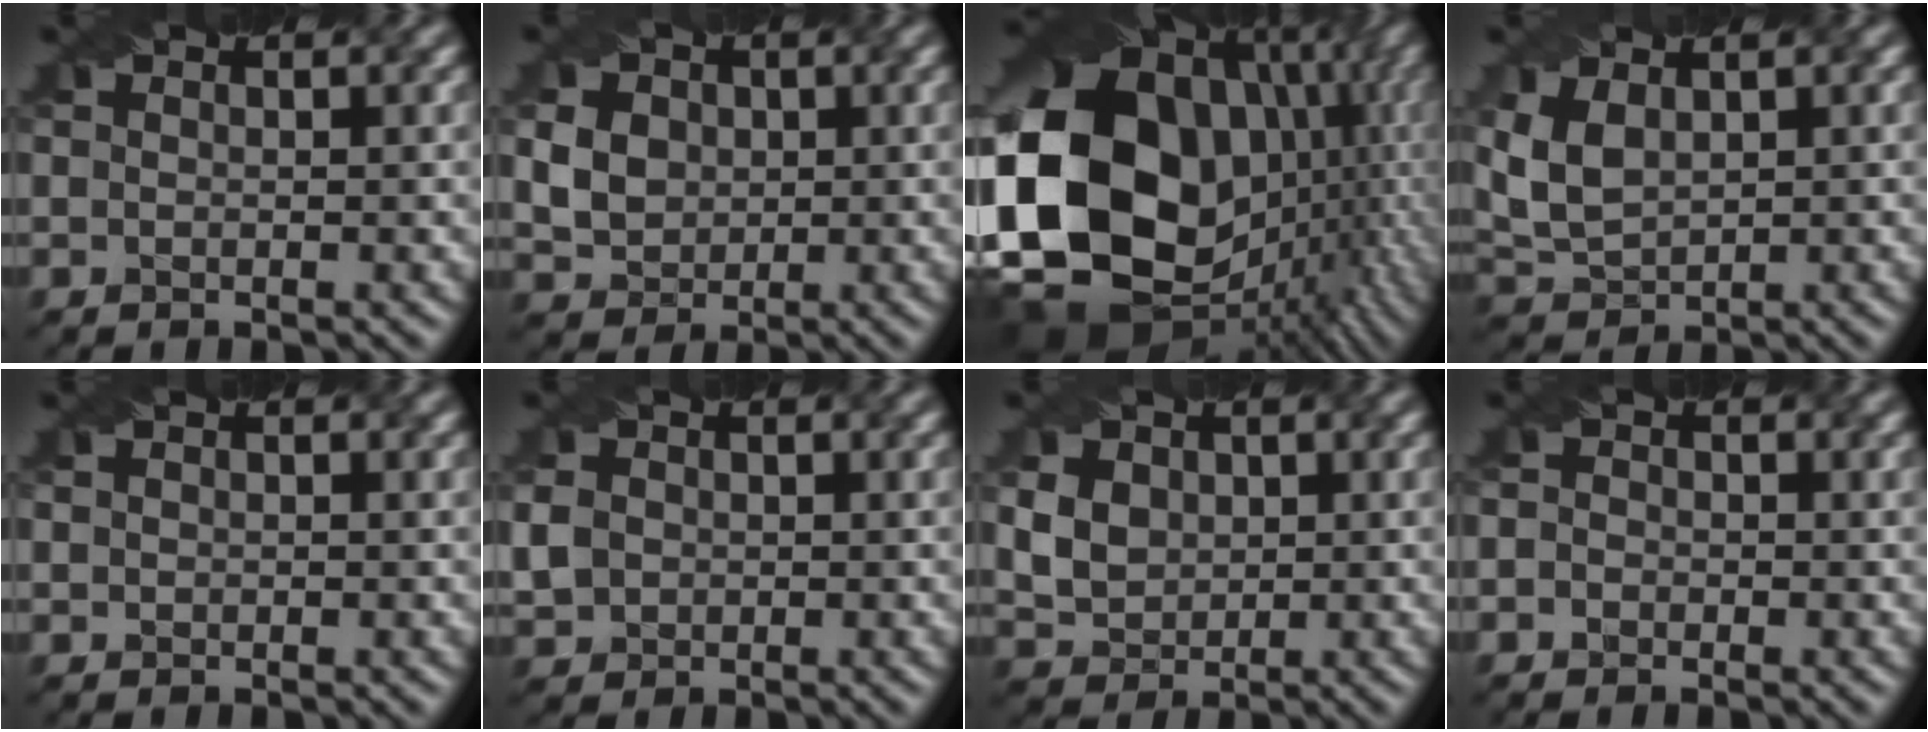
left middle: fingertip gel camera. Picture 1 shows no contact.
{"total": 6.5, "force": [1.7, 5.3, 3.3], "torque": [-0.086, 0.027, 0.024]}
{"total": 22.2, "force": [-1.2, 17.3, 13.9], "torque": [-0.313, -0.032, 0.013]}
{"total": 3.9, "force": [0.9, 2.5, 2.9], "torque": [-0.075, 0.002, 0.022]}
{"total": 0.9, "force": [0.5, 0.7, 0.4], "torque": [-0.007, 0.003, 0.001]}
{"total": 2.5, "force": [-0.1, 2.2, 1.1], "torque": [-0.033, 0.006, -0.002]}
{"total": 7.2, "force": [2.4, 5.7, 3.6], "torque": [-0.093, 0.028, 0.036]}
{"total": 2.2, "force": [0.0, 1.9, 1.0], "torque": [0.001, 0.020, -0.026]}